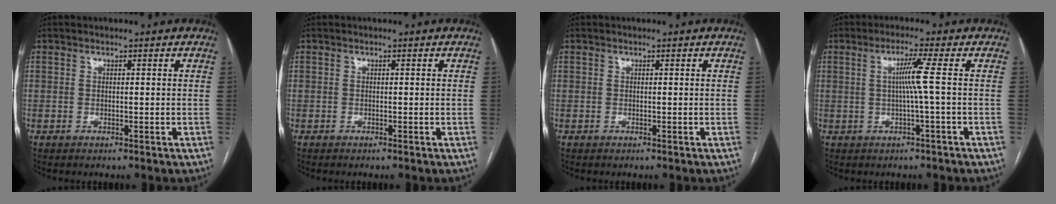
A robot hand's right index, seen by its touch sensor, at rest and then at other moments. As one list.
[{"total": 0.0}, {"total": 0.0}, {"total": 3.9, "force": [0.1, -1.5, 3.6], "torque": [-0.070, 0.001, 0.004]}]